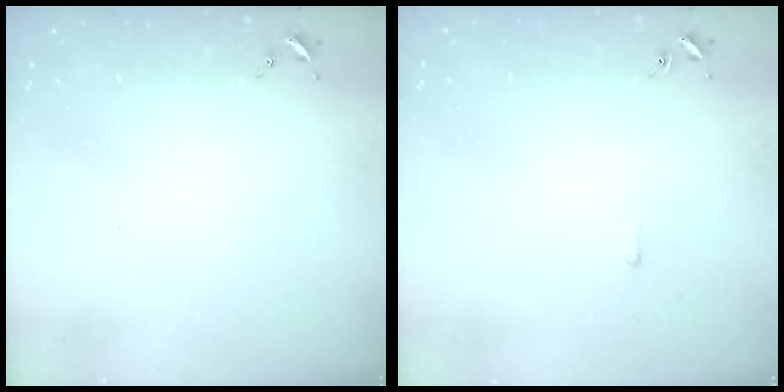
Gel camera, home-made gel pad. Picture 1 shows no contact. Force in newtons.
{"total": 2.6, "press": 2.6, "slide": 0.4}